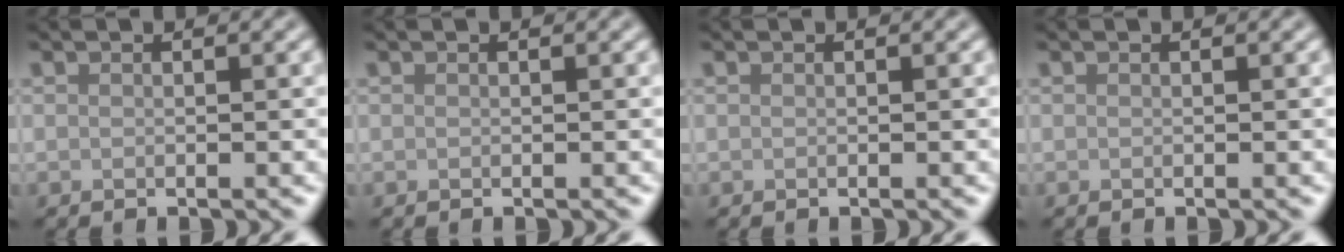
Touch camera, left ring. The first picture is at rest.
{"total": 0.0}
{"total": 0.0}
{"total": 0.0}